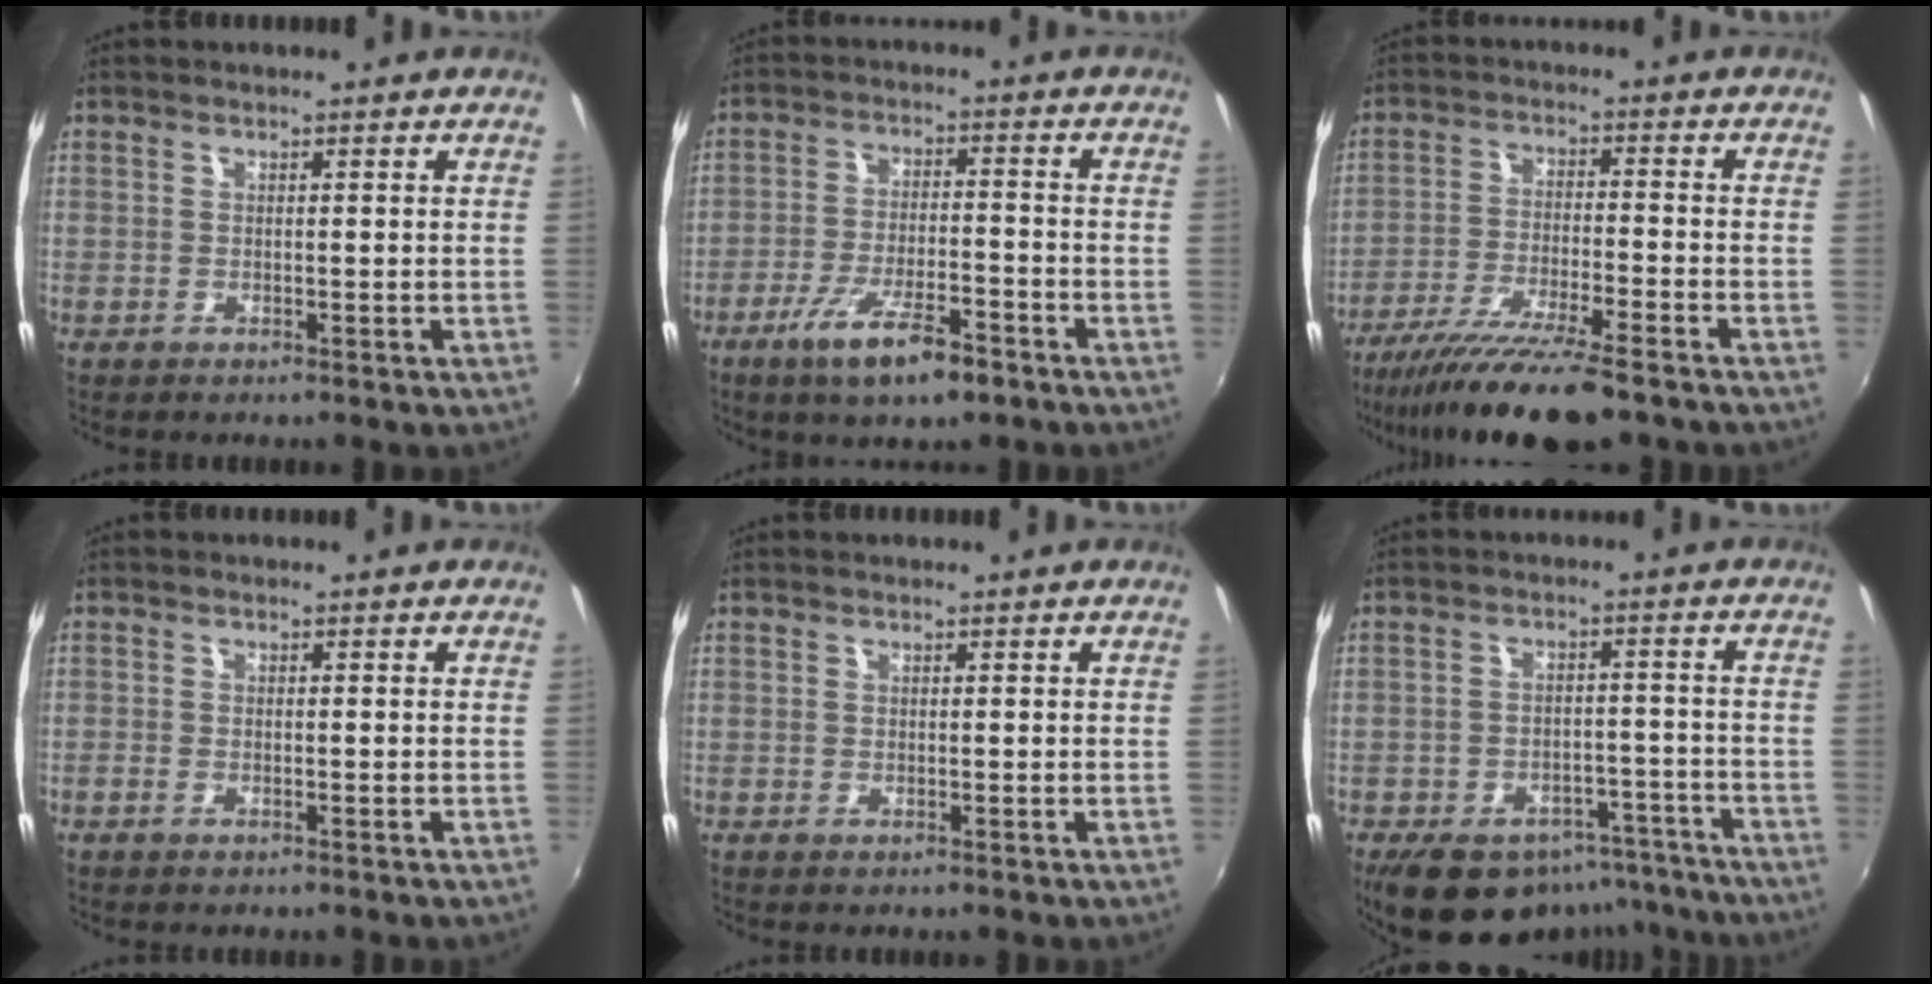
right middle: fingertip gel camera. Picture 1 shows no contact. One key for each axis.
{"total": 10.1, "fx": -6.4, "fy": 2.5, "fz": 7.4, "tx": -0.155, "ty": -0.018, "tz": -0.111}
{"total": 14.1, "fx": -11.4, "fy": 1.5, "fz": 8.2, "tx": -0.166, "ty": -0.033, "tz": -0.196}
{"total": 1.3, "fx": -0.8, "fy": 0.7, "fz": 0.7, "tx": -0.014, "ty": -0.003, "tz": -0.016}
{"total": 0.0}
{"total": 15.6, "fx": -11.7, "fy": 8.2, "fz": 6.2, "tx": -0.123, "ty": 0.011, "tz": -0.140}